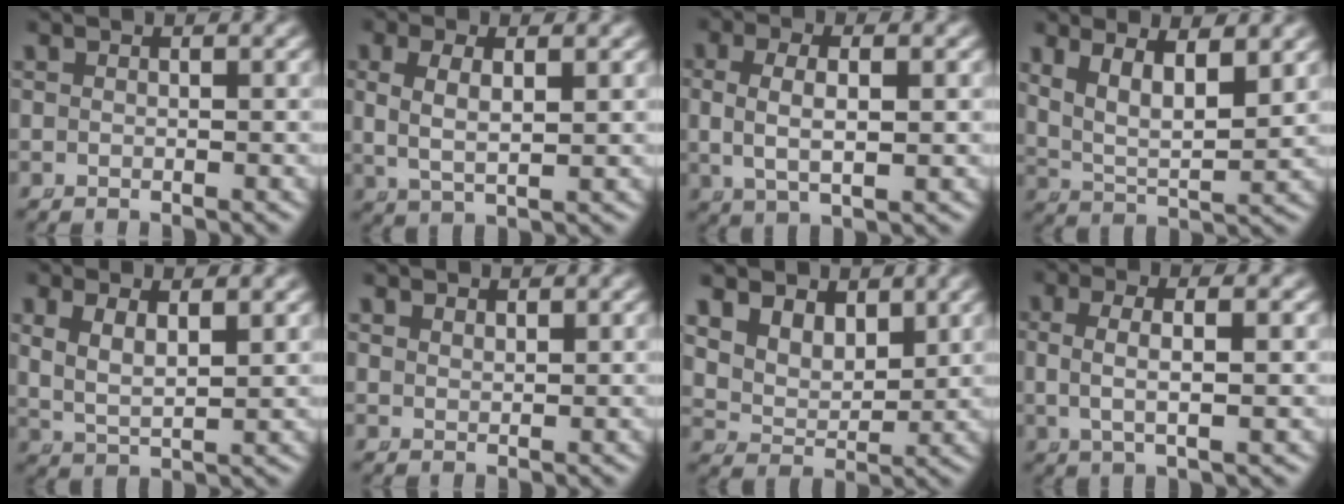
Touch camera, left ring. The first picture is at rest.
{"total": 4.5, "force": [0.8, 2.7, 3.4], "torque": [-0.076, -0.005, 0.021]}
{"total": 4.8, "force": [0.6, 2.4, 4.1], "torque": [-0.082, -0.003, 0.019]}
{"total": 6.5, "force": [2.2, 4.1, 4.6], "torque": [-0.095, -0.015, 0.041]}
{"total": 3.9, "force": [1.3, 2.4, 2.8], "torque": [-0.068, -0.010, 0.028]}
{"total": 1.3, "force": [1.2, 0.2, 0.2], "torque": [-0.003, -0.007, 0.032]}
{"total": 6.9, "force": [3.2, 5.1, 3.3], "torque": [-0.079, -0.008, 0.053]}
{"total": 4.3, "force": [0.9, 1.5, 3.9], "torque": [-0.074, 0.002, 0.020]}